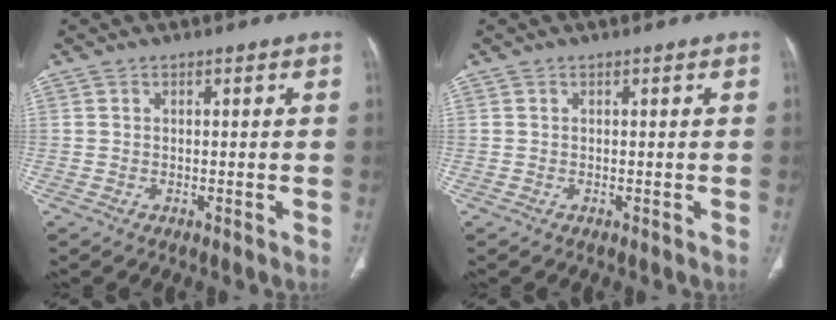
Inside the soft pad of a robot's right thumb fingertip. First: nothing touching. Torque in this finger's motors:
{"motor_torque": [0.01, 0.01, 0.00, 0.00, 0.01]}